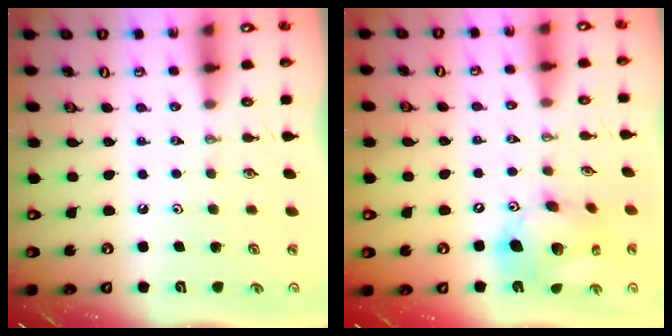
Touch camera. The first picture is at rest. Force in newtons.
{"total": 15.7, "press": 15.6, "slide": 2.3}